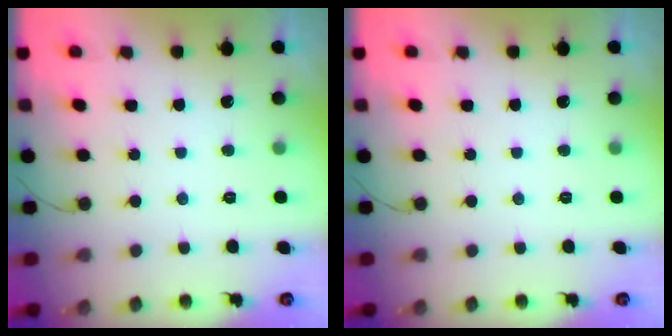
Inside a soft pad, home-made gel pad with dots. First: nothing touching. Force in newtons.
{"total": 0.0}